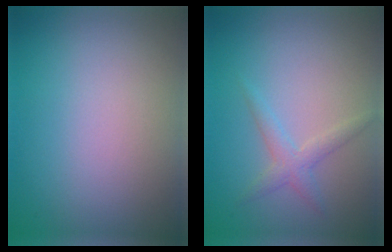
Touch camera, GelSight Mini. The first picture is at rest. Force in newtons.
{"total": 1.8, "press": 1.8, "slide": 0.1}